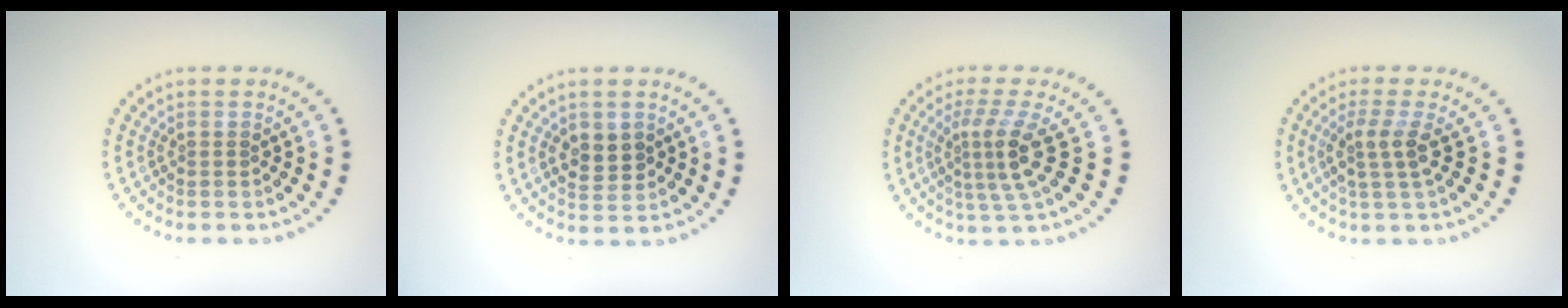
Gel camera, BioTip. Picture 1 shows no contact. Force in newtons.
{"total": 2.4, "press": 2.4, "slide": 0.3}
{"total": 3.7, "press": 2.6, "slide": 2.6}
{"total": 2.5, "press": 1.9, "slide": 1.7}